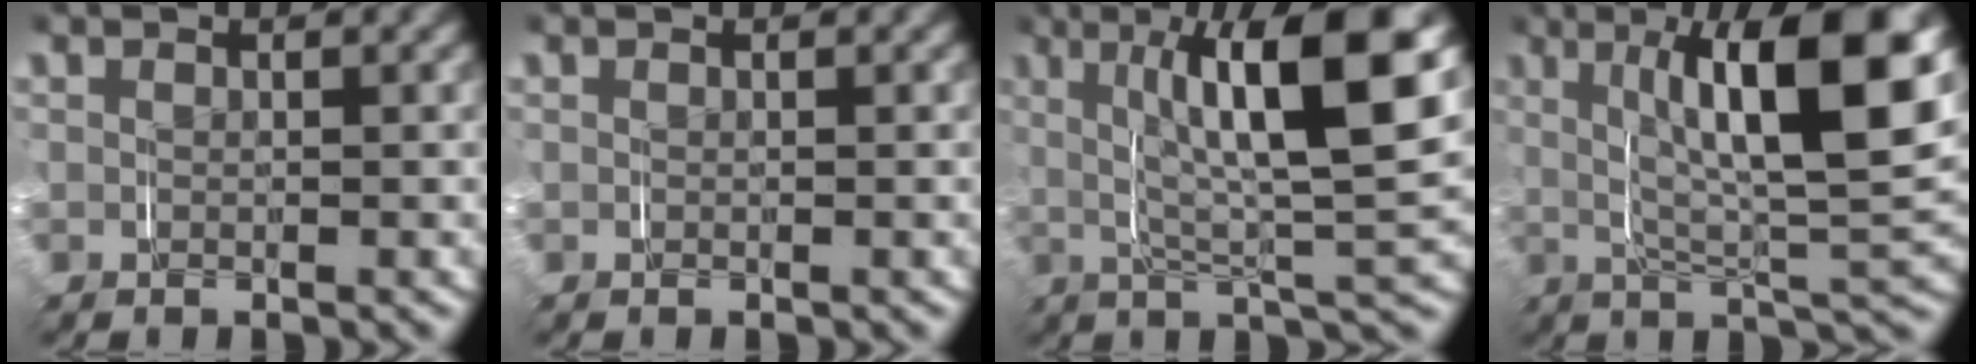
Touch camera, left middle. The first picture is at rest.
{"total": 0.0}
{"total": 8.8, "force": [3.5, 0.1, 8.0], "torque": [-0.087, 0.032, 0.042]}
{"total": 9.9, "force": [4.0, 0.8, 9.0], "torque": [-0.103, 0.031, 0.051]}